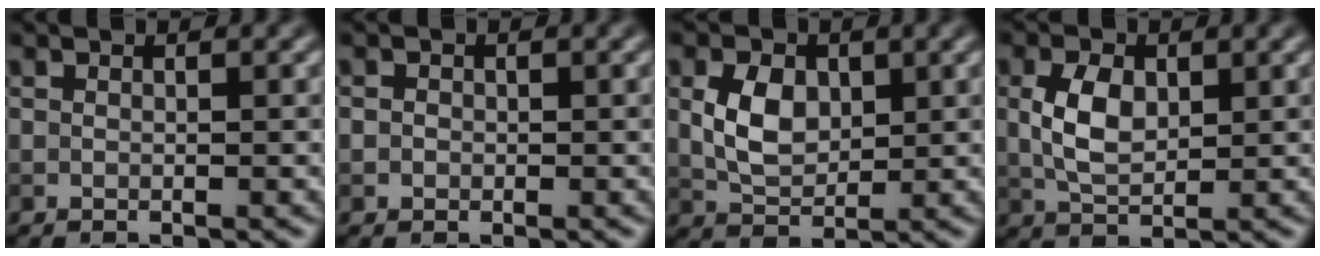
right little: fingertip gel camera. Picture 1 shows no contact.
{"total": 0.7, "force": [0.0, 0.7, 0.2], "torque": [0.002, -0.005, -0.002]}
{"total": 4.0, "force": [0.7, 2.8, 2.9], "torque": [-0.061, 0.001, 0.012]}
{"total": 3.9, "force": [0.6, 2.3, 3.1], "torque": [-0.072, 0.002, 0.013]}